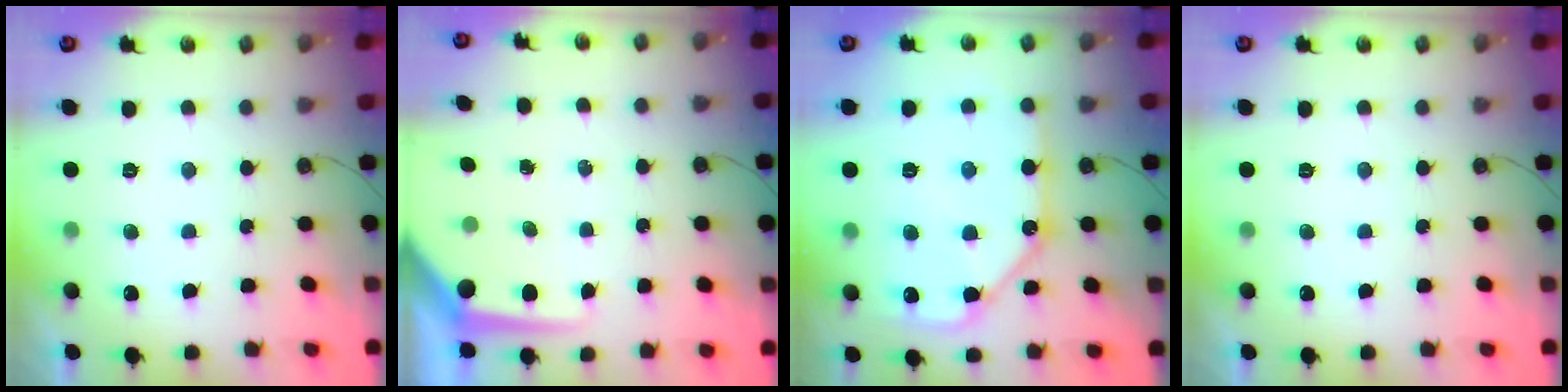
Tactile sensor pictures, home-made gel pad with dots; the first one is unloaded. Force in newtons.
{"total": 8.7, "press": 8.6, "slide": 0.9}
{"total": 13.3, "press": 13.2, "slide": 1.5}
{"total": 0.0}